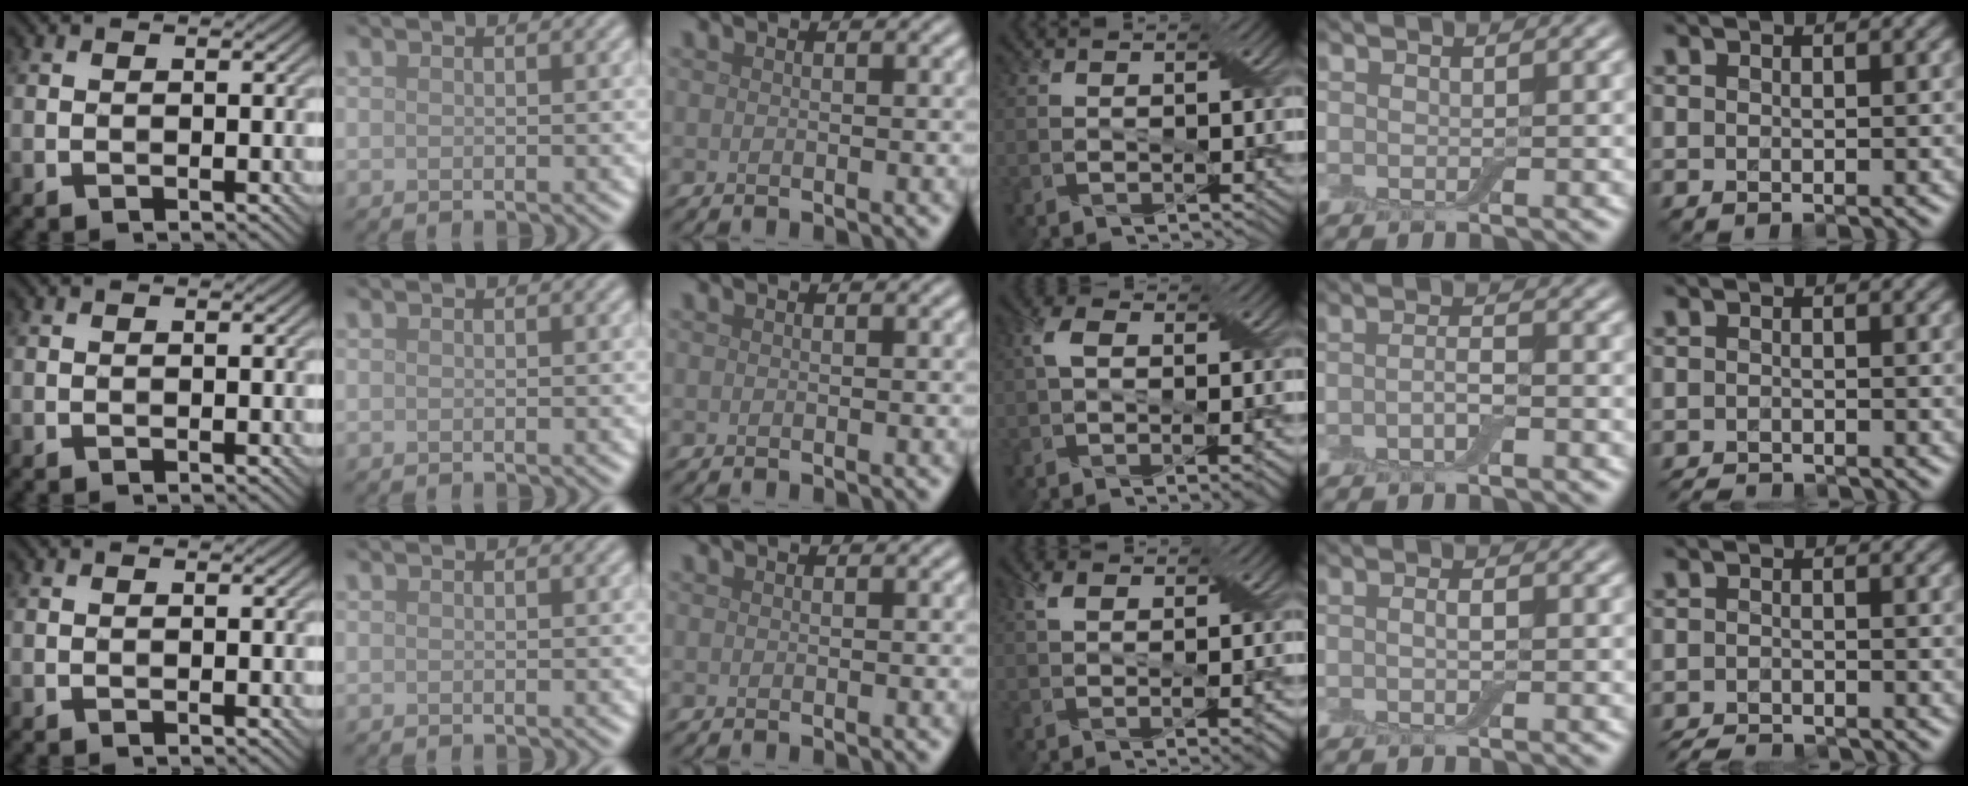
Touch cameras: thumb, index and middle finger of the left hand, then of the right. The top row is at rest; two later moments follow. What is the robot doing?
{"motion": "fold", "object": "bandage"}